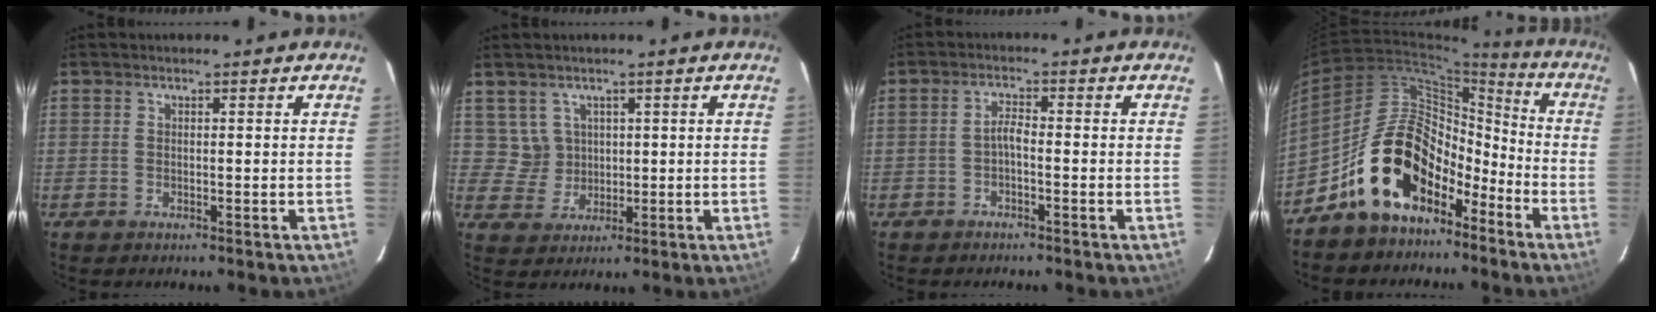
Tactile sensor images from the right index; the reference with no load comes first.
{"total": 4.4, "force": [1.6, 4.1, 0.4], "torque": [-0.005, 0.010, 0.040]}
{"total": 1.9, "force": [-1.1, 0.4, 1.5], "torque": [-0.033, 0.007, -0.022]}
{"total": 16.8, "force": [-10.9, 9.6, 8.5], "torque": [-0.149, 0.041, -0.174]}